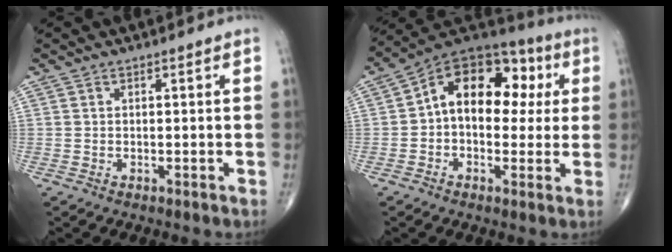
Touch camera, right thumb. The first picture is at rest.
{"total": 17.0, "force": [2.4, 11.1, 12.6], "torque": [-0.140, 0.041, 0.024]}